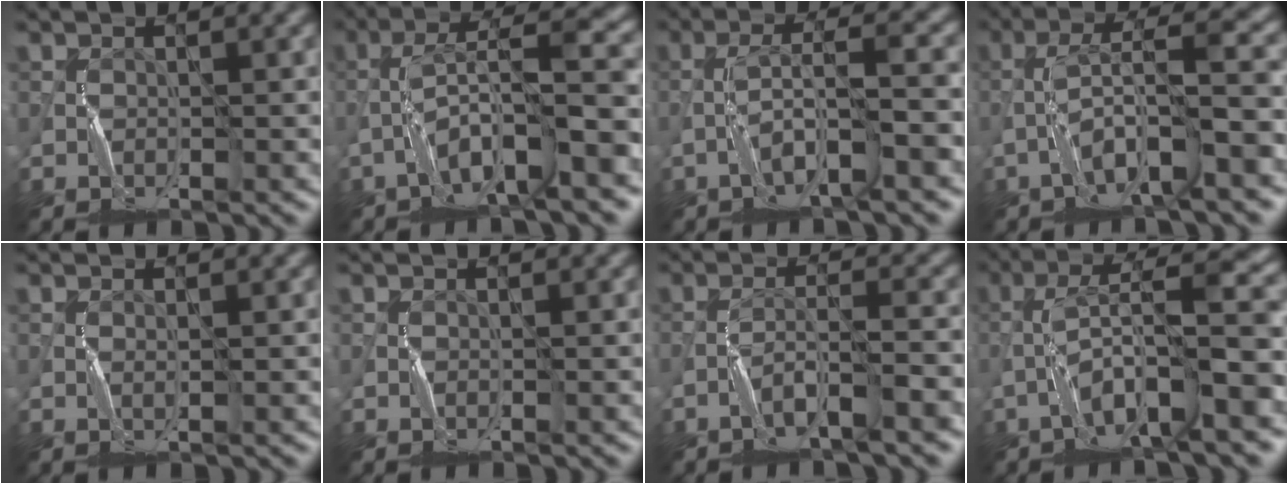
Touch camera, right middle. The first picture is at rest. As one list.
[{"total": 8.1, "force": [-3.3, 1.4, 7.2], "torque": [-0.128, 0.026, -0.065]}, {"total": 5.1, "force": [-2.1, 0.6, 4.6], "torque": [-0.088, 0.016, -0.043]}, {"total": 7.1, "force": [-2.9, 1.1, 6.4], "torque": [-0.118, 0.022, -0.059]}, {"total": 0.6, "force": [0.1, 0.0, 0.6], "torque": [-0.013, 0.002, 0.002]}, {"total": 0.0}, {"total": 3.8, "force": [-2.4, 0.3, 3.0], "torque": [-0.054, 0.013, -0.050]}, {"total": 8.7, "force": [-3.0, 1.5, 8.0], "torque": [-0.141, 0.027, -0.060]}]